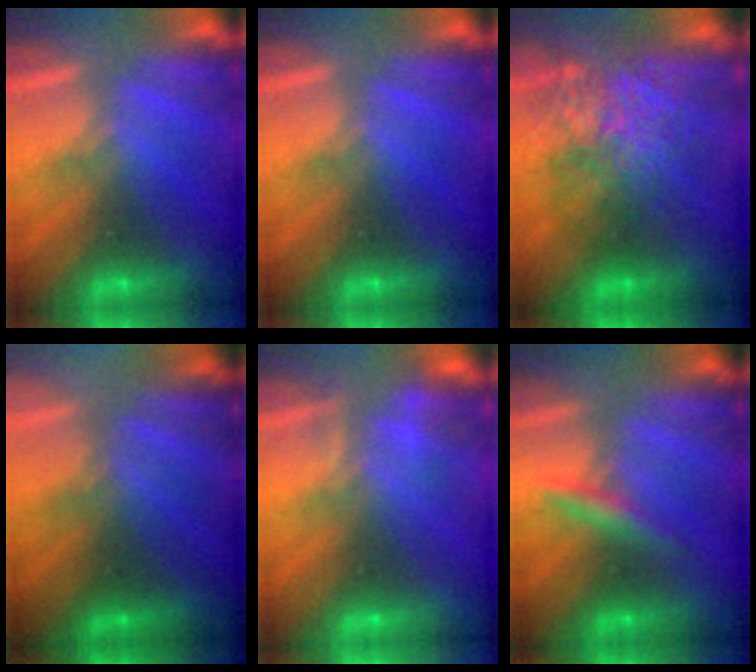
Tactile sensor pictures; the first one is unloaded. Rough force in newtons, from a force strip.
{"total": 0.0}
{"total": 7.1}
{"total": 2.6}
{"total": 2.3}
{"total": 4.2}